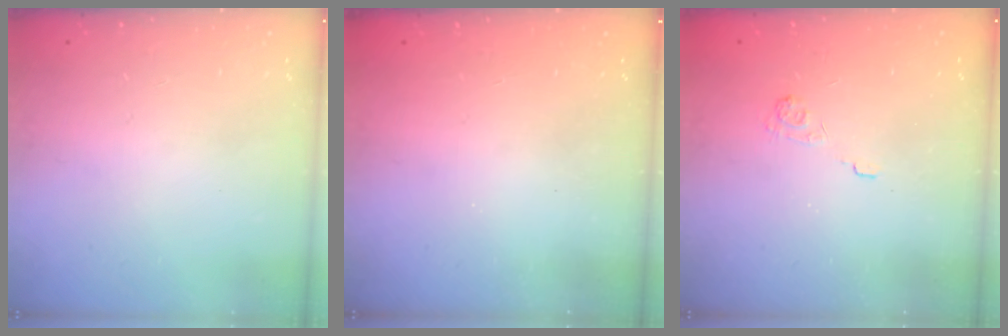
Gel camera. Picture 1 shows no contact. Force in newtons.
{"total": 2.3, "press": 2.2, "slide": 0.8}
{"total": 2.1, "press": 1.5, "slide": 1.4}